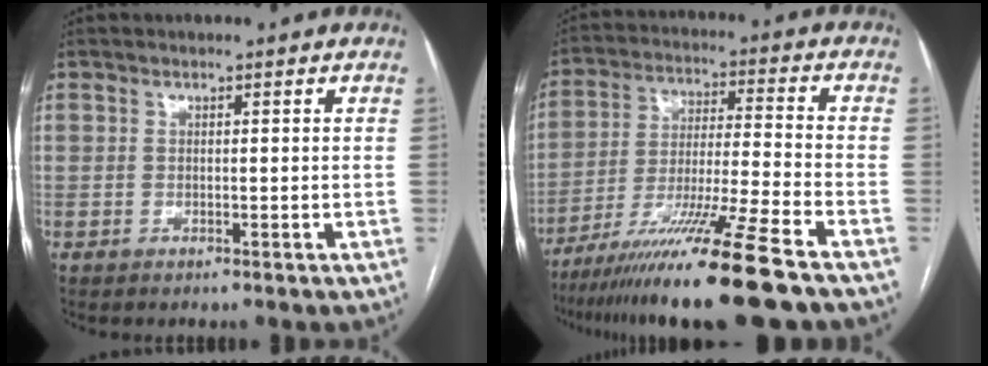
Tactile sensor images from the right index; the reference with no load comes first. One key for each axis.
{"total": 17.3, "fx": -12.7, "fy": -1.9, "fz": 11.6, "tx": -0.208, "ty": -0.040, "tz": -0.219}